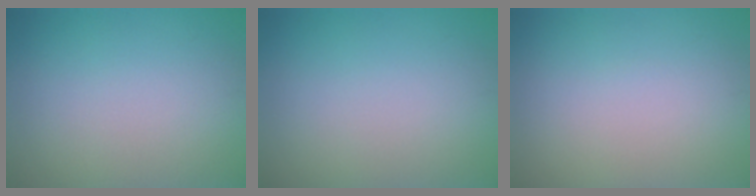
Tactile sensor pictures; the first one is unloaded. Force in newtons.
{"total": 0.0}
{"total": 0.0}